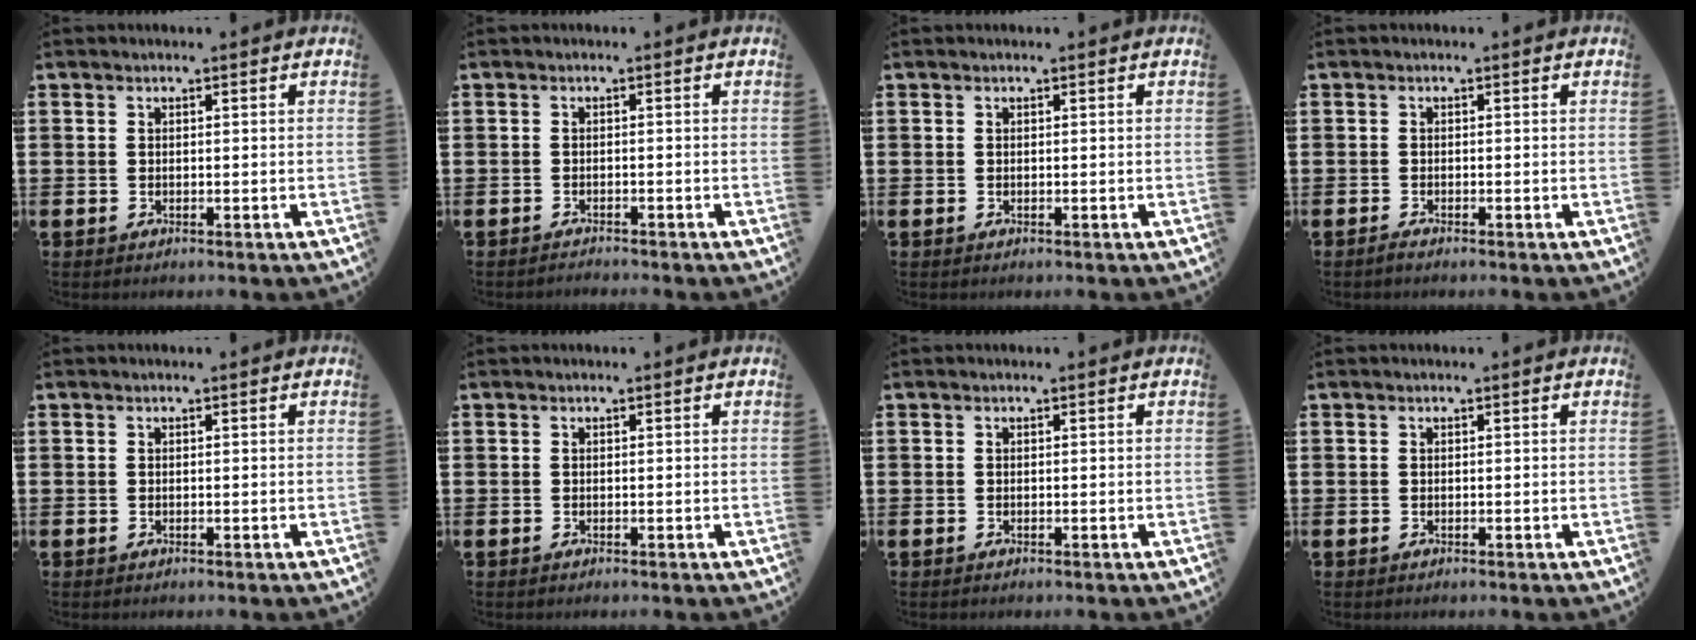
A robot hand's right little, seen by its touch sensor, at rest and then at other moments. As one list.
[{"total": 0.9, "force": [-0.9, -0.1, 0.0], "torque": [-0.001, 0.000, -0.018]}, {"total": 0.0}, {"total": 0.7, "force": [-0.5, 0.1, 0.5], "torque": [-0.009, -0.003, -0.010]}, {"total": 0.0}, {"total": 0.0}, {"total": 0.0}, {"total": 0.0}]